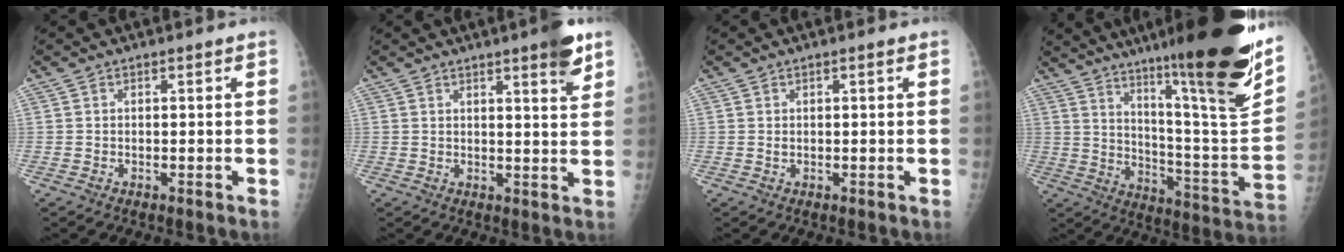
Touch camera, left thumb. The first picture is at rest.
{"total": 5.9, "force": [3.7, 0.8, 4.6], "torque": [-0.053, -0.020, 0.046]}
{"total": 0.8, "force": [0.2, 0.3, 0.7], "torque": [-0.012, 0.004, 0.008]}
{"total": 28.5, "force": [18.2, 3.0, 21.8], "torque": [-0.301, -0.091, 0.277]}